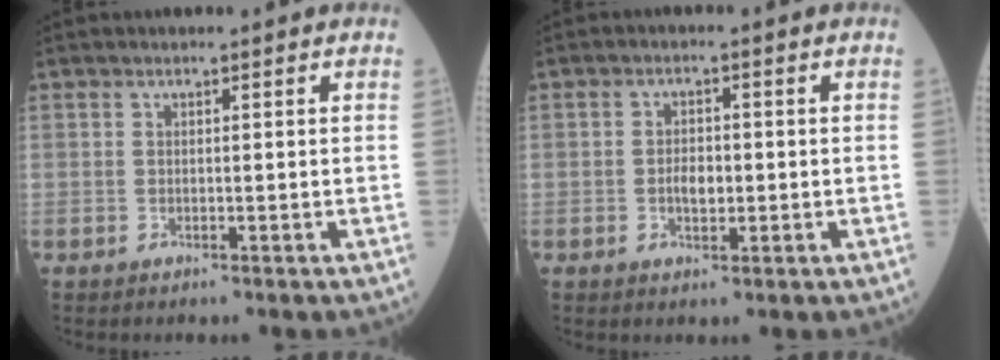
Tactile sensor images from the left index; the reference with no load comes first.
{"total": 2.9, "force": [-0.5, 1.5, 2.4], "torque": [-0.045, 0.002, -0.007]}